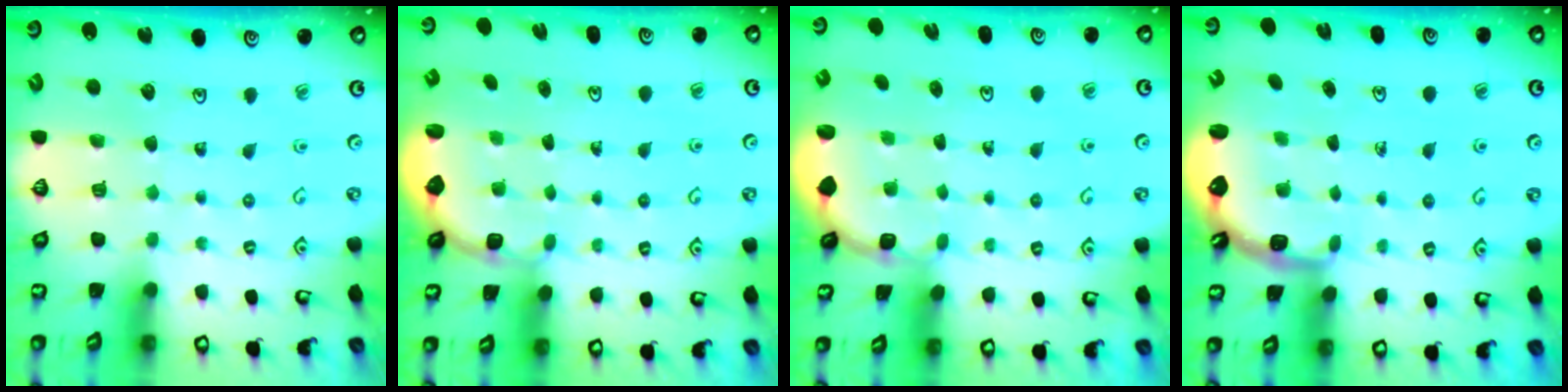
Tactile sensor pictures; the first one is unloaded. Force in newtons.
{"total": 2.8, "press": 2.1, "slide": 1.8}
{"total": 1.8, "press": 1.6, "slide": 0.7}
{"total": 2.8, "press": 2.5, "slide": 1.2}